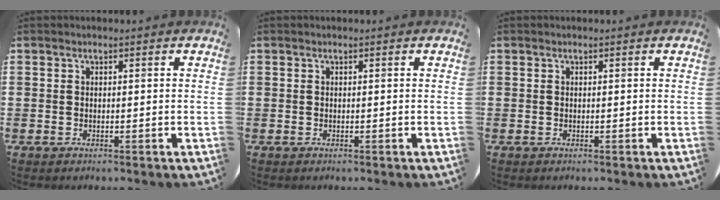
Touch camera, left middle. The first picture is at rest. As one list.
[{"total": 0.0}, {"total": 0.0}]